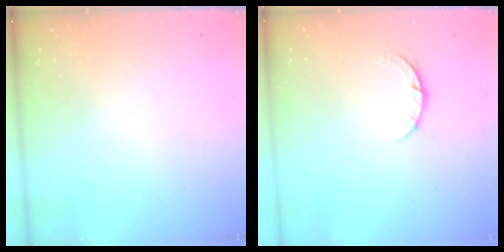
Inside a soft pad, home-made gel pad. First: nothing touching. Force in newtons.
{"total": 3.6, "press": 3.6, "slide": 0.5}